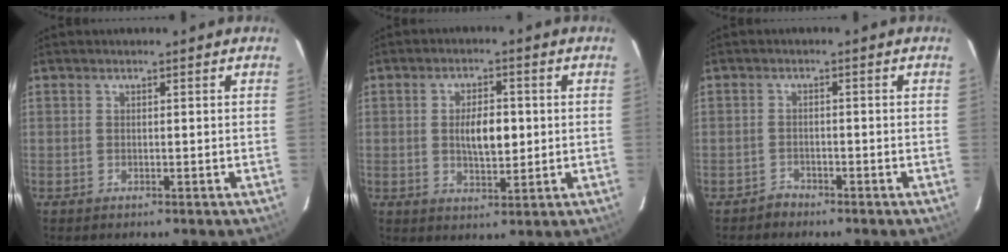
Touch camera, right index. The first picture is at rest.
{"total": 6.6, "force": [0.2, 3.1, 5.9], "torque": [-0.103, 0.002, 0.008]}
{"total": 1.7, "force": [-1.5, 0.8, -0.2], "torque": [0.003, 0.007, -0.028]}